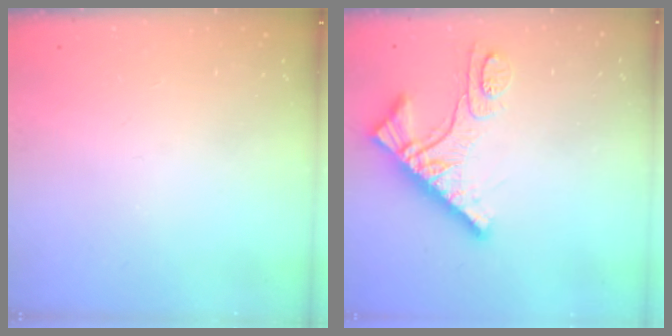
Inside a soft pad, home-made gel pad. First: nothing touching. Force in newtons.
{"total": 11.0, "press": 11.0, "slide": 1.1}